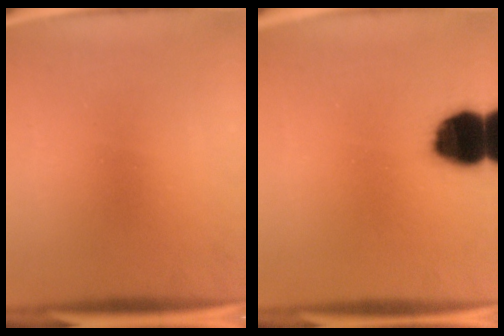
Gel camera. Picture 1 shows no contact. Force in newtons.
{"total": 14.0}